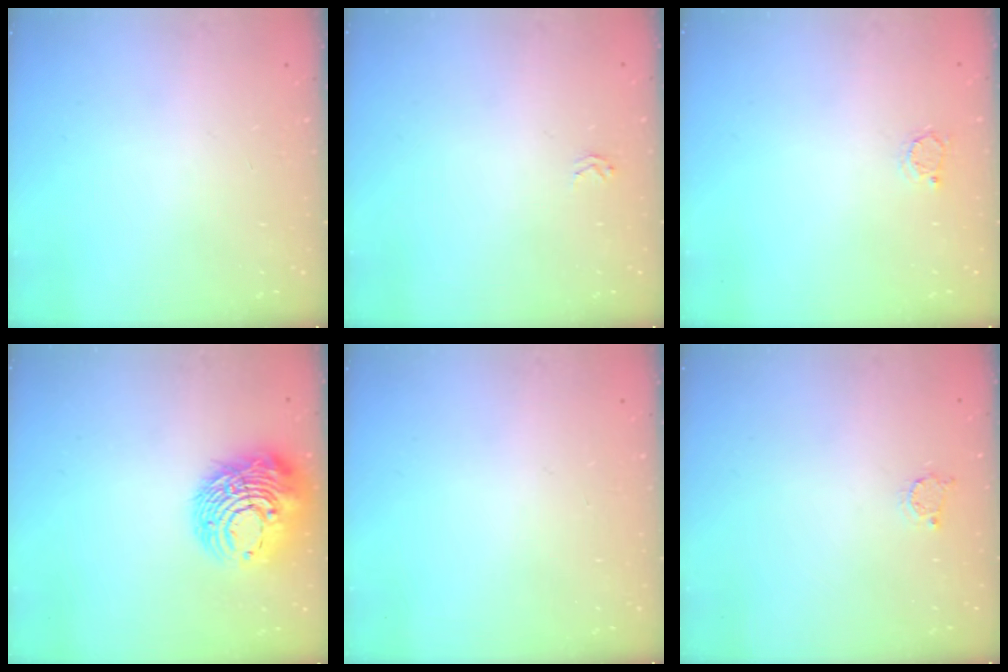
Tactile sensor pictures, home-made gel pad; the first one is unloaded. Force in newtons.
{"total": 1.6, "press": 1.6, "slide": 0.2}
{"total": 2.0, "press": 2.0, "slide": 0.4}
{"total": 16.6, "press": 16.5, "slide": 1.8}
{"total": 0.0}
{"total": 3.1, "press": 3.1, "slide": 0.4}